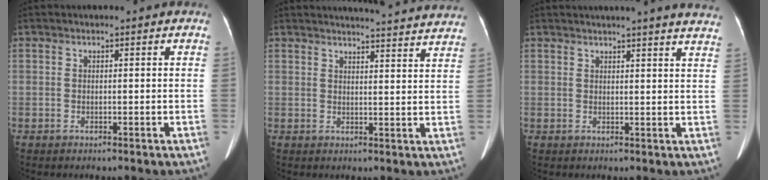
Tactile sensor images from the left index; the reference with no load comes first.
{"total": 18.9, "force": [18.2, 1.1, 4.8], "torque": [-0.055, -0.036, 0.204]}
{"total": 15.3, "force": [14.0, 0.1, 6.2], "torque": [-0.082, -0.019, 0.153]}